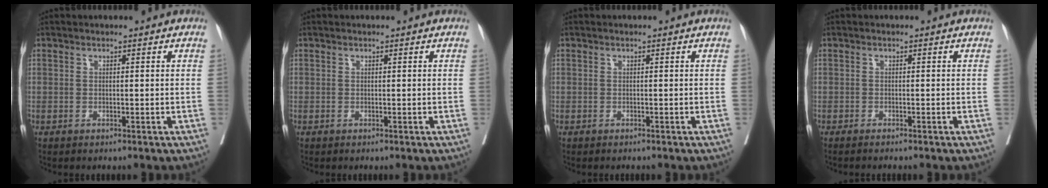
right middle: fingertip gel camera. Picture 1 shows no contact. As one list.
[{"total": 0.0}, {"total": 1.1, "force": [-1.0, 0.3, 0.2], "torque": [-0.007, -0.002, -0.016]}, {"total": 2.1, "force": [-1.8, -0.1, 1.0], "torque": [-0.013, 0.000, -0.023]}]